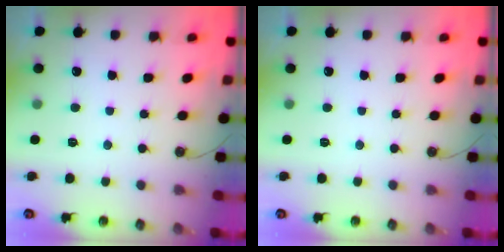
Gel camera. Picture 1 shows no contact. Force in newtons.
{"total": 0.0}